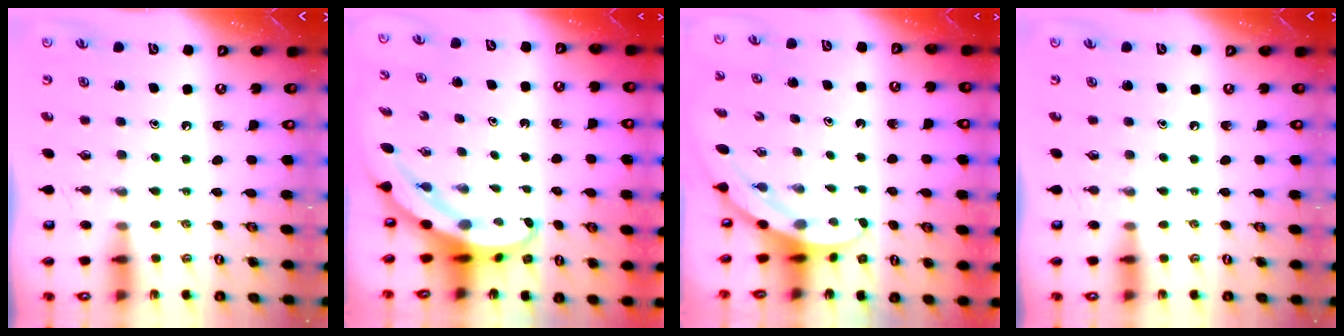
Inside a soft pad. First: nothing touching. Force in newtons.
{"total": 6.8, "press": 6.8, "slide": 0.7}
{"total": 3.1, "press": 3.1, "slide": 0.1}
{"total": 0.0}